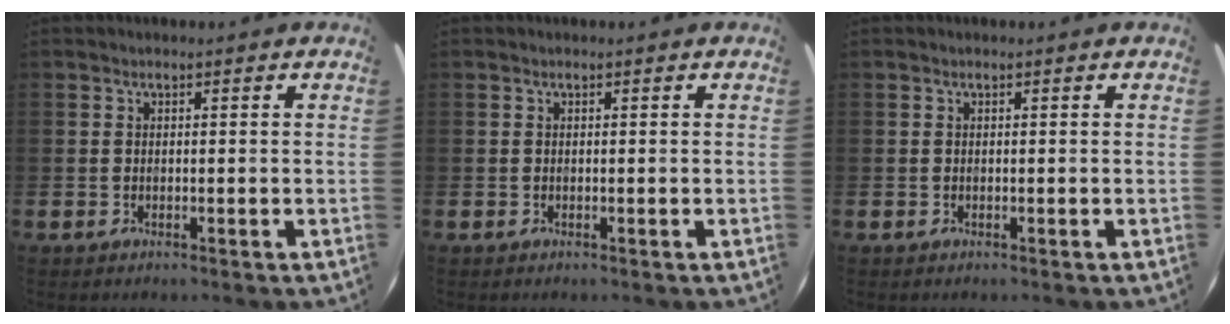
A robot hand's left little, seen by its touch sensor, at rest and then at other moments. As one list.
[{"total": 0.0}, {"total": 0.0}]